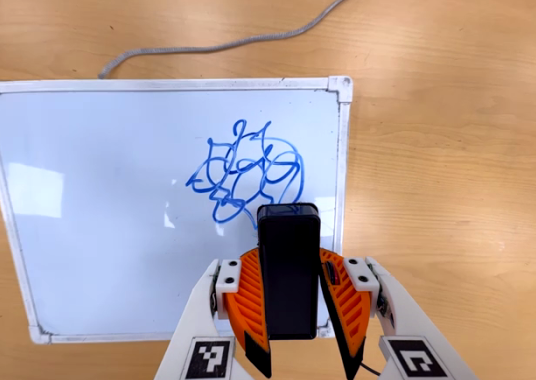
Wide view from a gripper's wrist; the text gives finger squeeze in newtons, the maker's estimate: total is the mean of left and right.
{"total": 6.2, "left": 5.7, "right": 6.8}